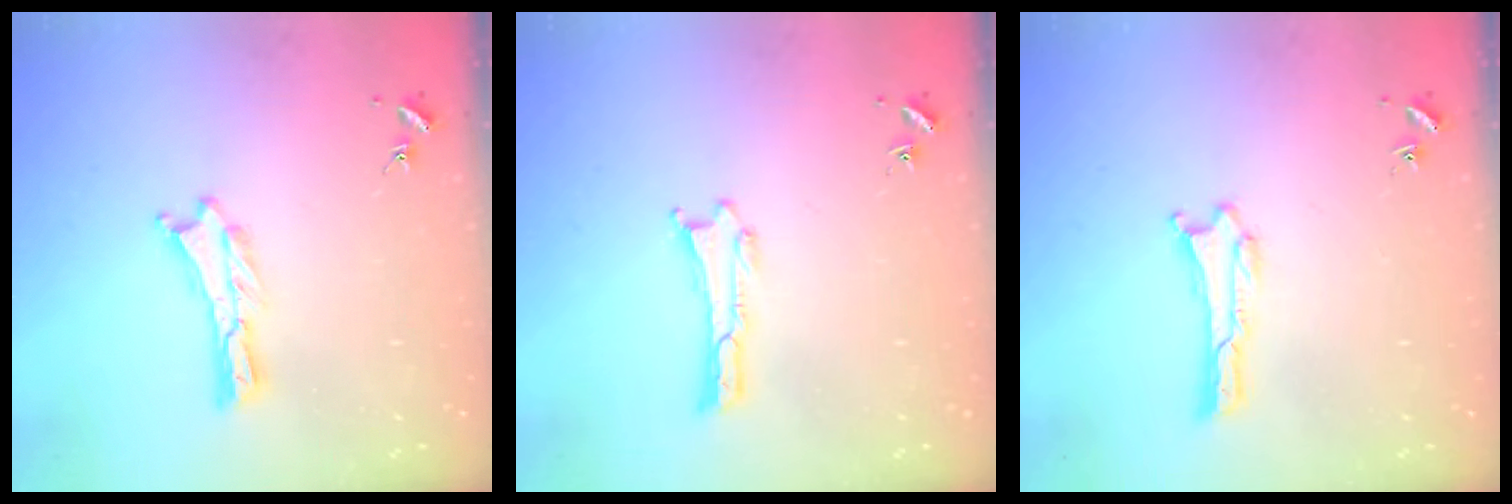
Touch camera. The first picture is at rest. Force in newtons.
{"total": 0.0}
{"total": 0.0}